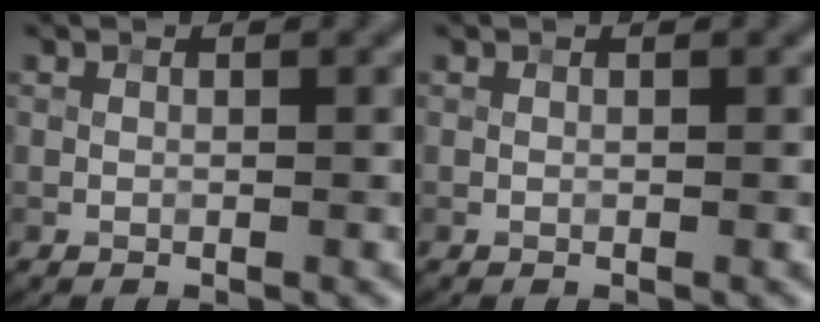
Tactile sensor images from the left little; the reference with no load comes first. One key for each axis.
{"total": 0.0}